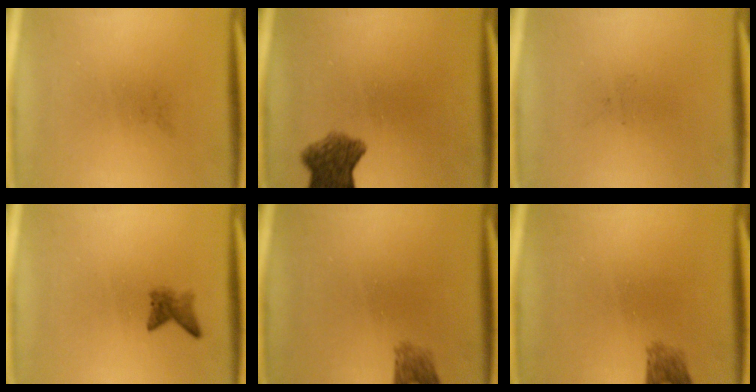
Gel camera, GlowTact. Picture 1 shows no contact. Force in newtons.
{"total": 6.7}
{"total": 0.0}
{"total": 1.9}
{"total": 2.2}
{"total": 2.2}